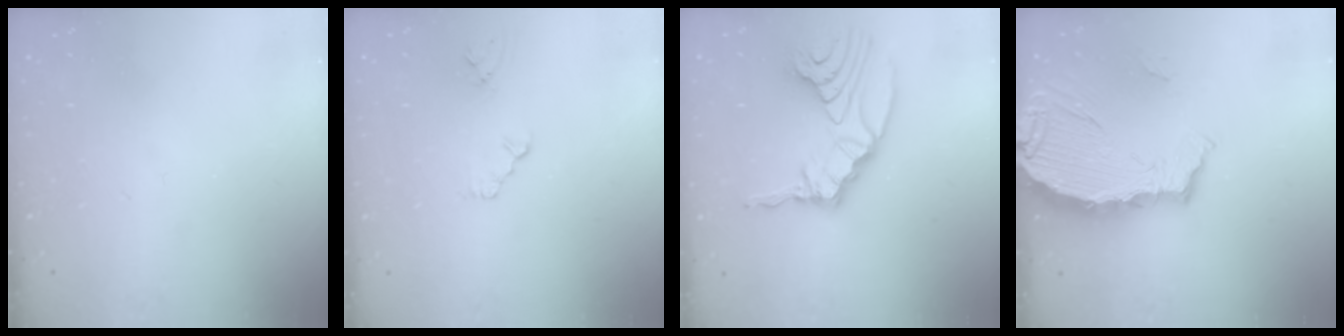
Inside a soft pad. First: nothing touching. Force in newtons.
{"total": 2.3, "press": 2.3, "slide": 0.4}
{"total": 14.6, "press": 14.4, "slide": 2.4}
{"total": 8.7, "press": 8.7, "slide": 0.6}